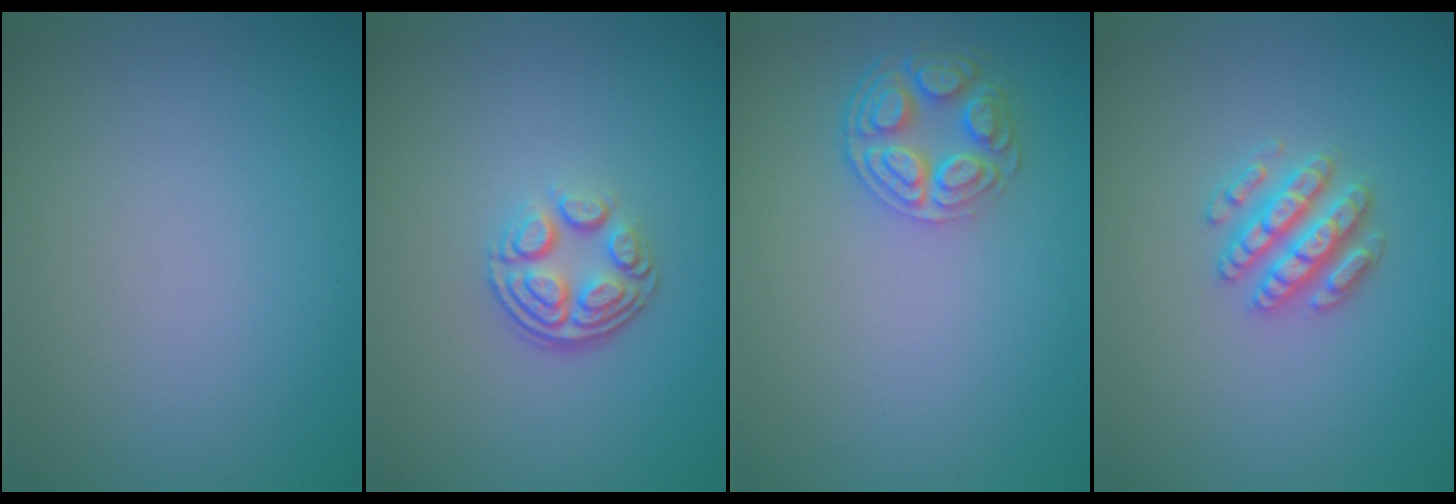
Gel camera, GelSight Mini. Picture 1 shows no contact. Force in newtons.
{"total": 4.0, "press": 2.6, "slide": 3.0}
{"total": 4.2, "press": 3.5, "slide": 2.3}
{"total": 3.2, "press": 3.1, "slide": 0.6}